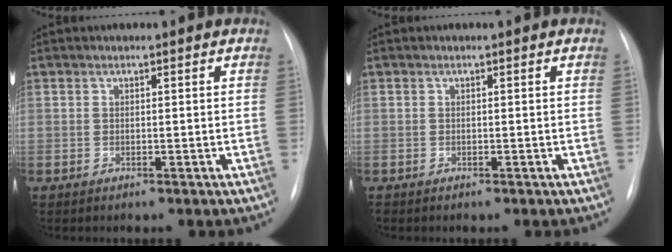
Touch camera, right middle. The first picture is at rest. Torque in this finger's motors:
{"motor_torque": [0.10, -0.11, -0.01, 0.00]}